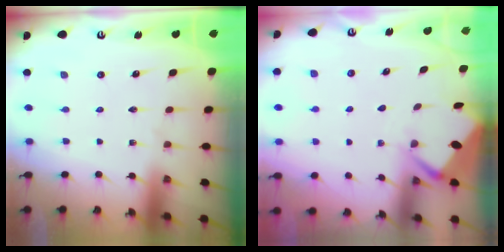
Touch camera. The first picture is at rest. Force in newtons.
{"total": 2.7, "press": 2.7, "slide": 0.4}